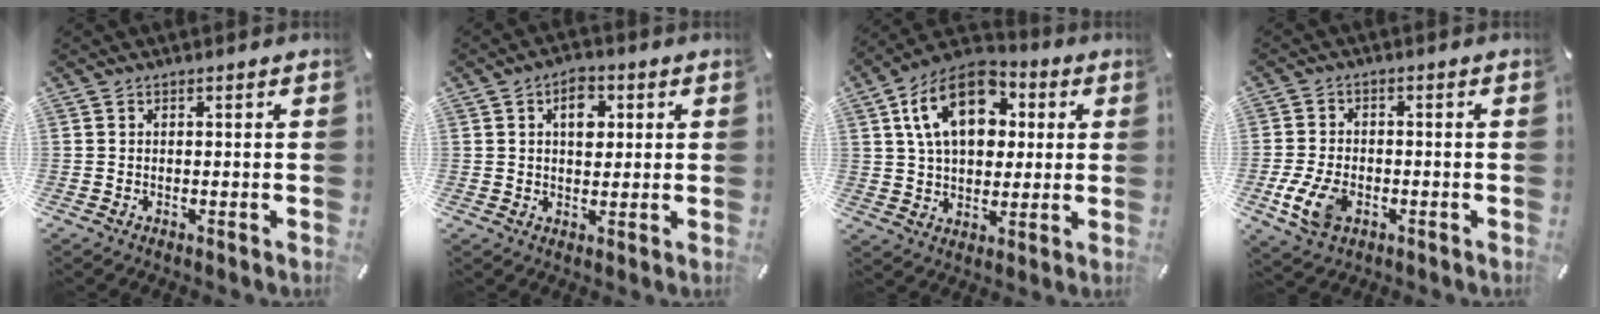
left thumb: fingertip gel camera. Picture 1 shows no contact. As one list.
[{"total": 6.5, "force": [2.0, 4.3, 4.4], "torque": [-0.056, -0.003, 0.027]}, {"total": 16.7, "force": [5.4, 11.2, 11.1], "torque": [-0.207, -0.001, 0.095]}, {"total": 8.3, "force": [-2.9, 5.5, 5.5], "torque": [-0.121, 0.006, -0.049]}]